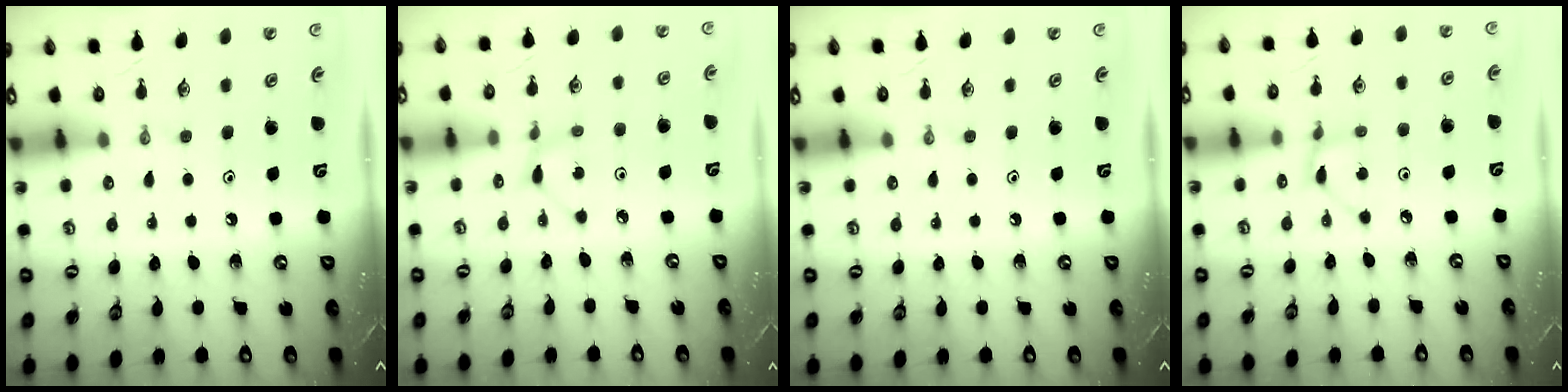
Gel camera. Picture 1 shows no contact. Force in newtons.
{"total": 2.3, "press": 2.3, "slide": 0.2}
{"total": 0.0}
{"total": 2.2, "press": 2.2, "slide": 0.1}